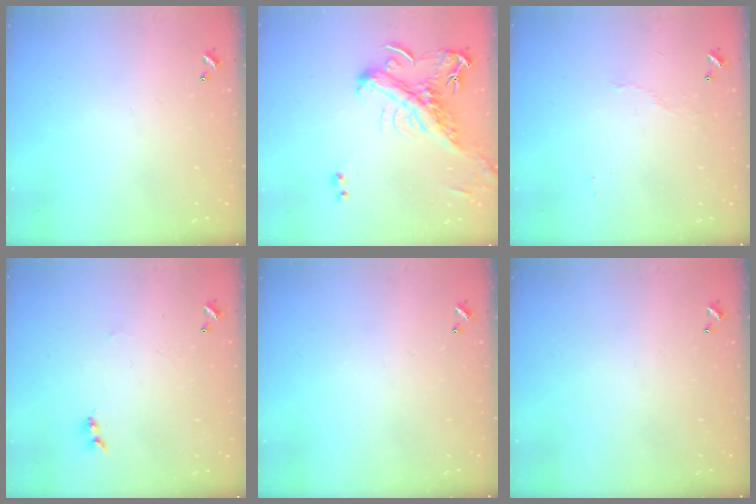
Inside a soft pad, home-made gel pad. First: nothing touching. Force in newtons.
{"total": 3.5, "press": 3.4, "slide": 1.0}
{"total": 2.9, "press": 2.8, "slide": 0.6}
{"total": 1.1, "press": 0.9, "slide": 0.5}
{"total": 0.0}
{"total": 0.0}